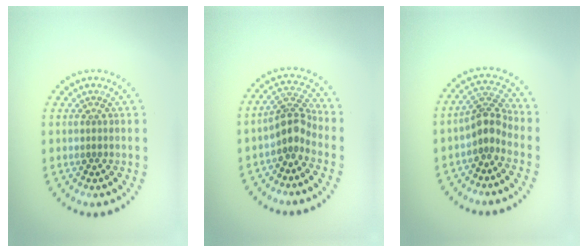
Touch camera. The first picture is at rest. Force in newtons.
{"total": 2.8, "press": 2.1, "slide": 1.9}
{"total": 2.7, "press": 2.1, "slide": 1.8}